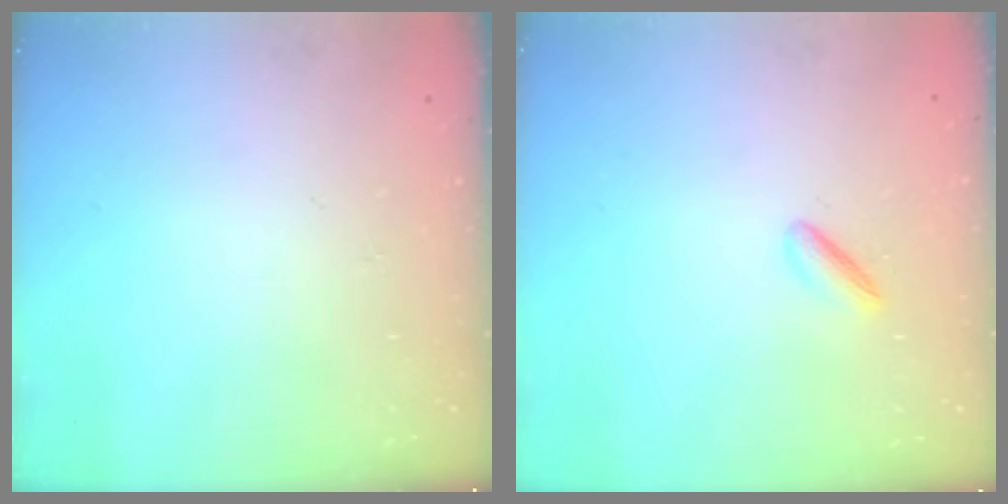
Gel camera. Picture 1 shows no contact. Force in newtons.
{"total": 3.1, "press": 3.0, "slide": 0.9}